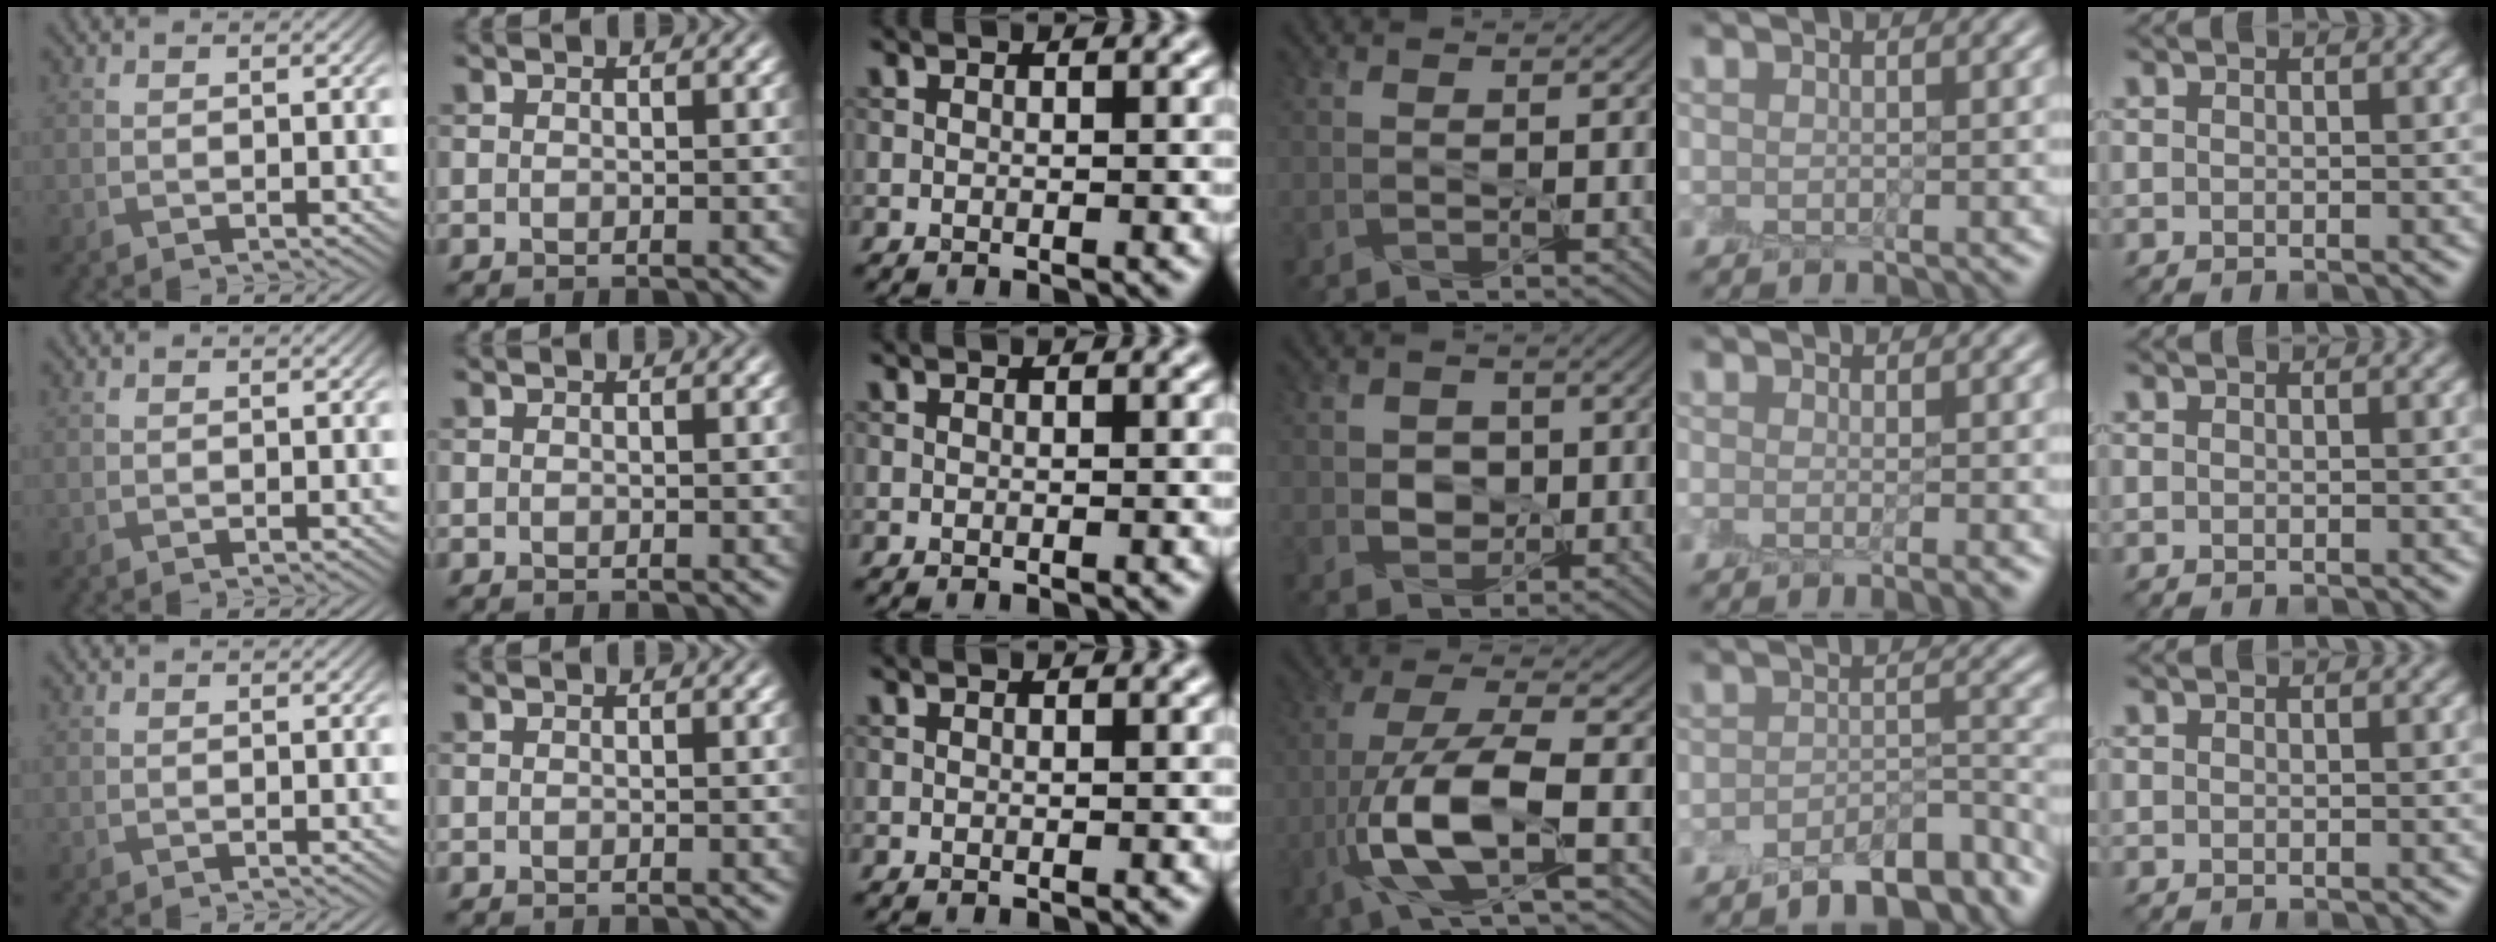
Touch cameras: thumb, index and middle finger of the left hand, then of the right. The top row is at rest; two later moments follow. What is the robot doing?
{"motion": "peel", "object": "small bumper sticker"}